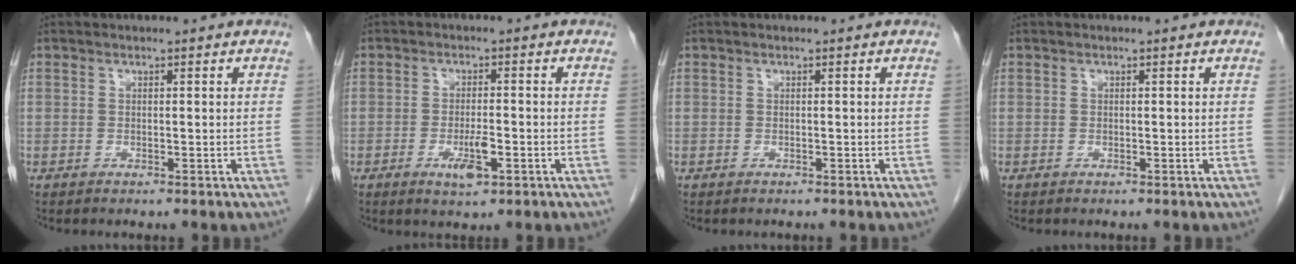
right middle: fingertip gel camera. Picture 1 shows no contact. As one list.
[{"total": 4.2, "force": [-1.7, 1.0, 3.7], "torque": [-0.068, -0.002, -0.026]}, {"total": 0.0}, {"total": 0.0}]